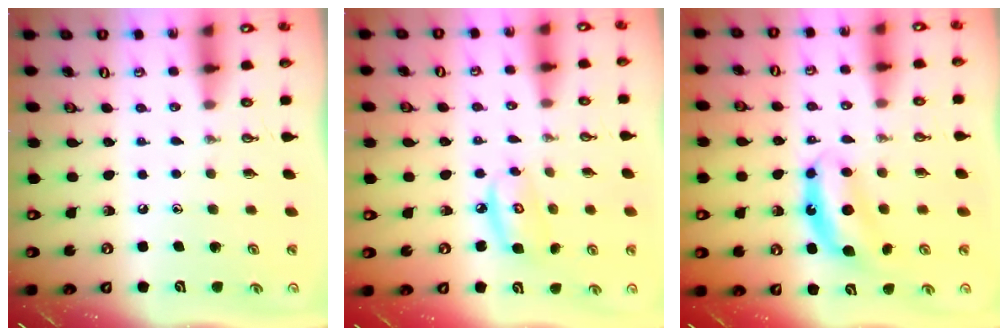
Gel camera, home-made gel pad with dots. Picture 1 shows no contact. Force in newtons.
{"total": 5.8, "press": 5.8, "slide": 0.4}
{"total": 7.5, "press": 7.5, "slide": 0.2}